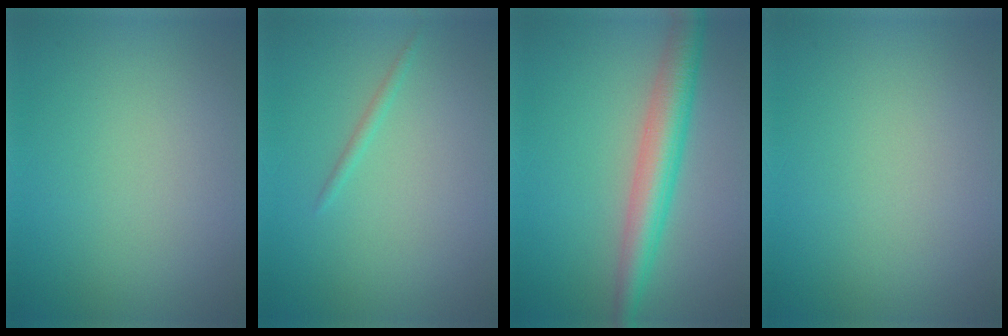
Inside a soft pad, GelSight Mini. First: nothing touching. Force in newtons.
{"total": 0.8, "press": 0.8, "slide": 0.0}
{"total": 4.9, "press": 4.9, "slide": 0.1}
{"total": 0.0}